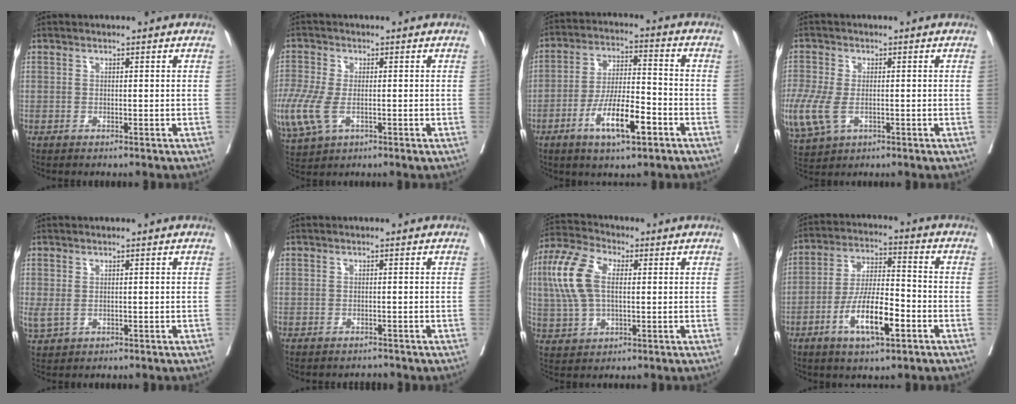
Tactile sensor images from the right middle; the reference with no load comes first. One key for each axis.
{"total": 12.4, "fx": -3.6, "fy": 6.7, "fz": 9.8, "tx": -0.264, "ty": -0.023, "tz": -0.060}
{"total": 10.3, "fx": -5.0, "fy": 2.3, "fz": 8.7, "tx": -0.162, "ty": -0.002, "tz": -0.088}
{"total": 13.3, "fx": -3.9, "fy": 8.6, "fz": 9.3, "tx": -0.268, "ty": -0.016, "tz": -0.062}
{"total": 2.3, "fx": 0.1, "fy": 1.5, "fz": 1.8, "tx": -0.050, "ty": -0.004, "tz": 0.010}
{"total": 0.8, "fx": -0.8, "fy": 0.1, "fz": -0.2, "tx": 0.001, "ty": -0.005, "tz": -0.013}
{"total": 10.5, "fx": 1.6, "fy": 5.2, "fz": 9.0, "tx": -0.222, "ty": 0.019, "tz": 0.031}
{"total": 10.7, "fx": -4.6, "fy": 2.7, "fz": 9.3, "tx": -0.177, "ty": -0.001, "tz": -0.083}